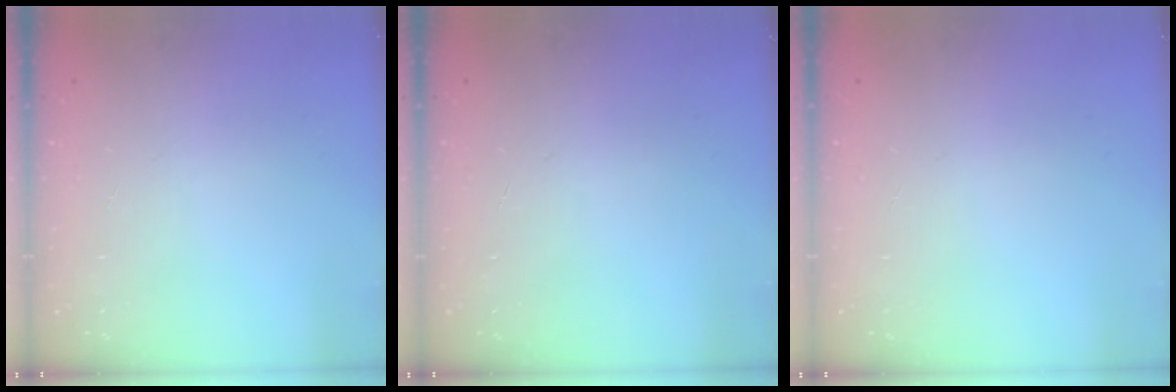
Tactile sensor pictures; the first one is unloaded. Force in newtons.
{"total": 0.0}
{"total": 0.0}